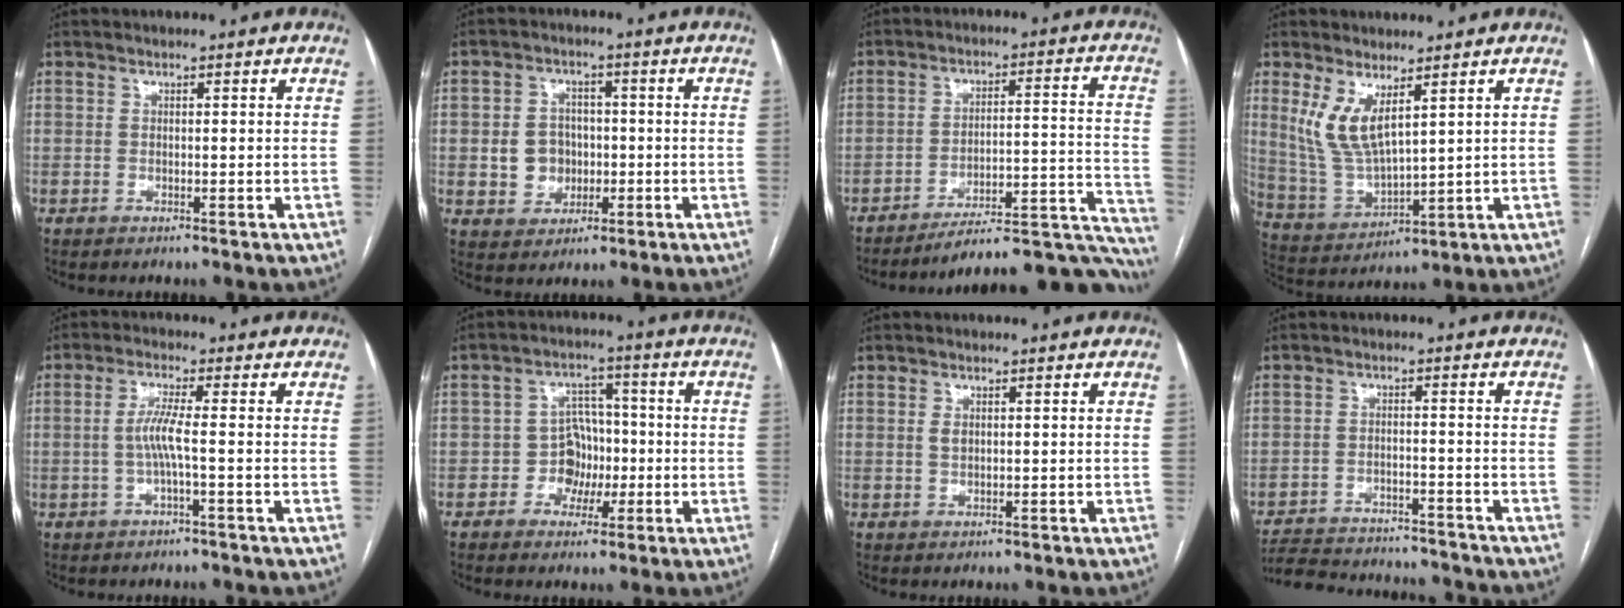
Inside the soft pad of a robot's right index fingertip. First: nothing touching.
{"total": 6.0, "force": [-0.6, 5.4, 2.5], "torque": [-0.048, 0.013, -0.003]}
{"total": 21.0, "force": [-19.7, 2.0, 6.8], "torque": [-0.007, 0.043, -0.261]}
{"total": 8.3, "force": [4.0, 2.7, 6.8], "torque": [-0.151, -0.008, 0.095]}
{"total": 3.6, "force": [-0.6, -0.3, 3.6], "torque": [-0.073, 0.005, -0.011]}
{"total": 5.6, "force": [-1.4, 5.0, 2.3], "torque": [-0.030, 0.021, -0.022]}
{"total": 1.2, "force": [0.3, 0.7, 0.9], "torque": [-0.015, -0.001, 0.006]}
{"total": 16.4, "force": [-15.4, 3.1, 4.7], "torque": [-0.111, -0.002, -0.215]}